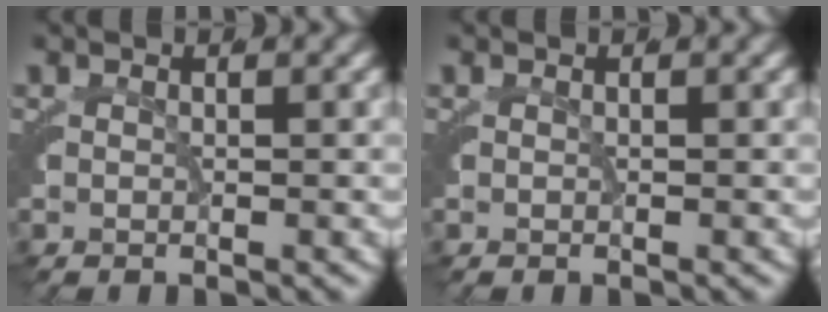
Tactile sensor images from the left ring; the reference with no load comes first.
{"total": 0.0}